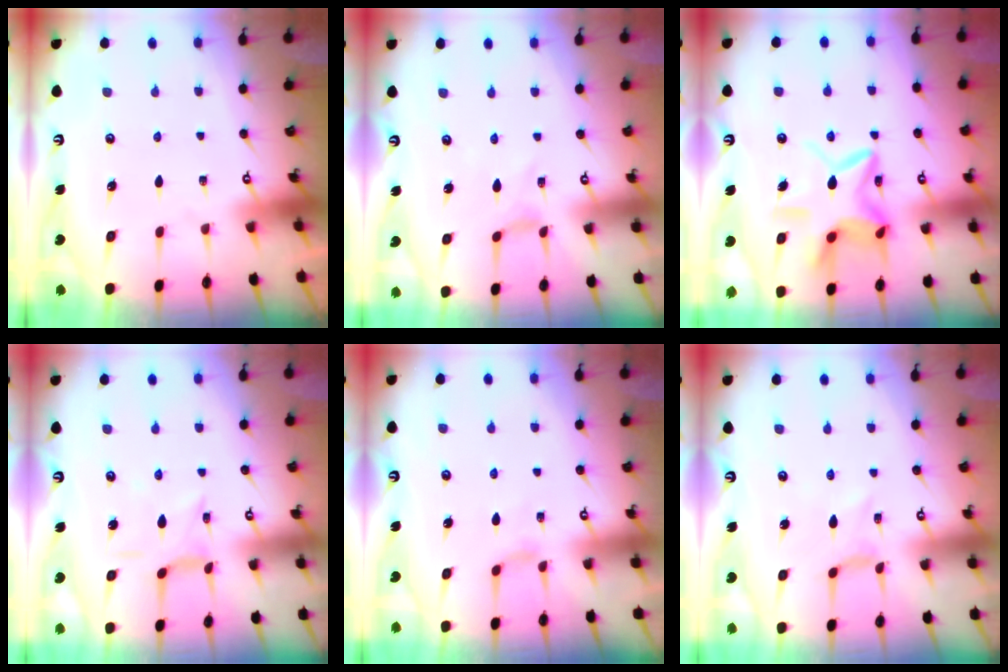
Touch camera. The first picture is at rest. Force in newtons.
{"total": 0.0}
{"total": 13.3, "press": 13.2, "slide": 1.0}
{"total": 3.1, "press": 3.1, "slide": 0.1}
{"total": 1.9, "press": 1.9, "slide": 0.4}
{"total": 0.0}